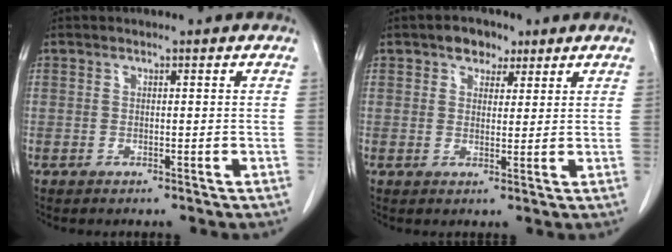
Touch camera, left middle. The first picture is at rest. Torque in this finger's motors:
{"motor_torque": [0.55, -0.46, -0.01, 0.02]}